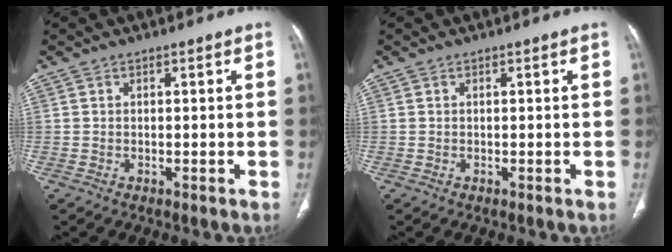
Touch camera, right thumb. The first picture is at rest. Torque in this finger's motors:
{"motor_torque": [-0.28, 0.05, 0.03, 0.56, 0.08]}